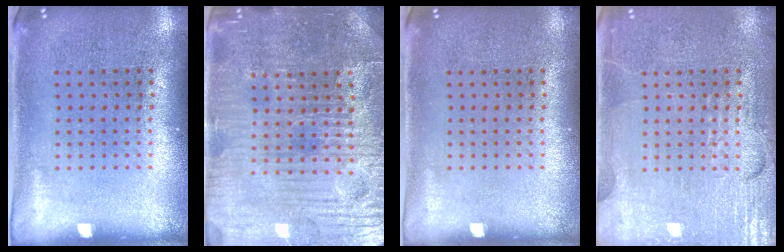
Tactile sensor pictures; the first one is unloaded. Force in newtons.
{"total": 4.9, "press": 4.7, "slide": 1.3}
{"total": 0.0}
{"total": 4.9, "press": 4.9, "slide": 0.6}